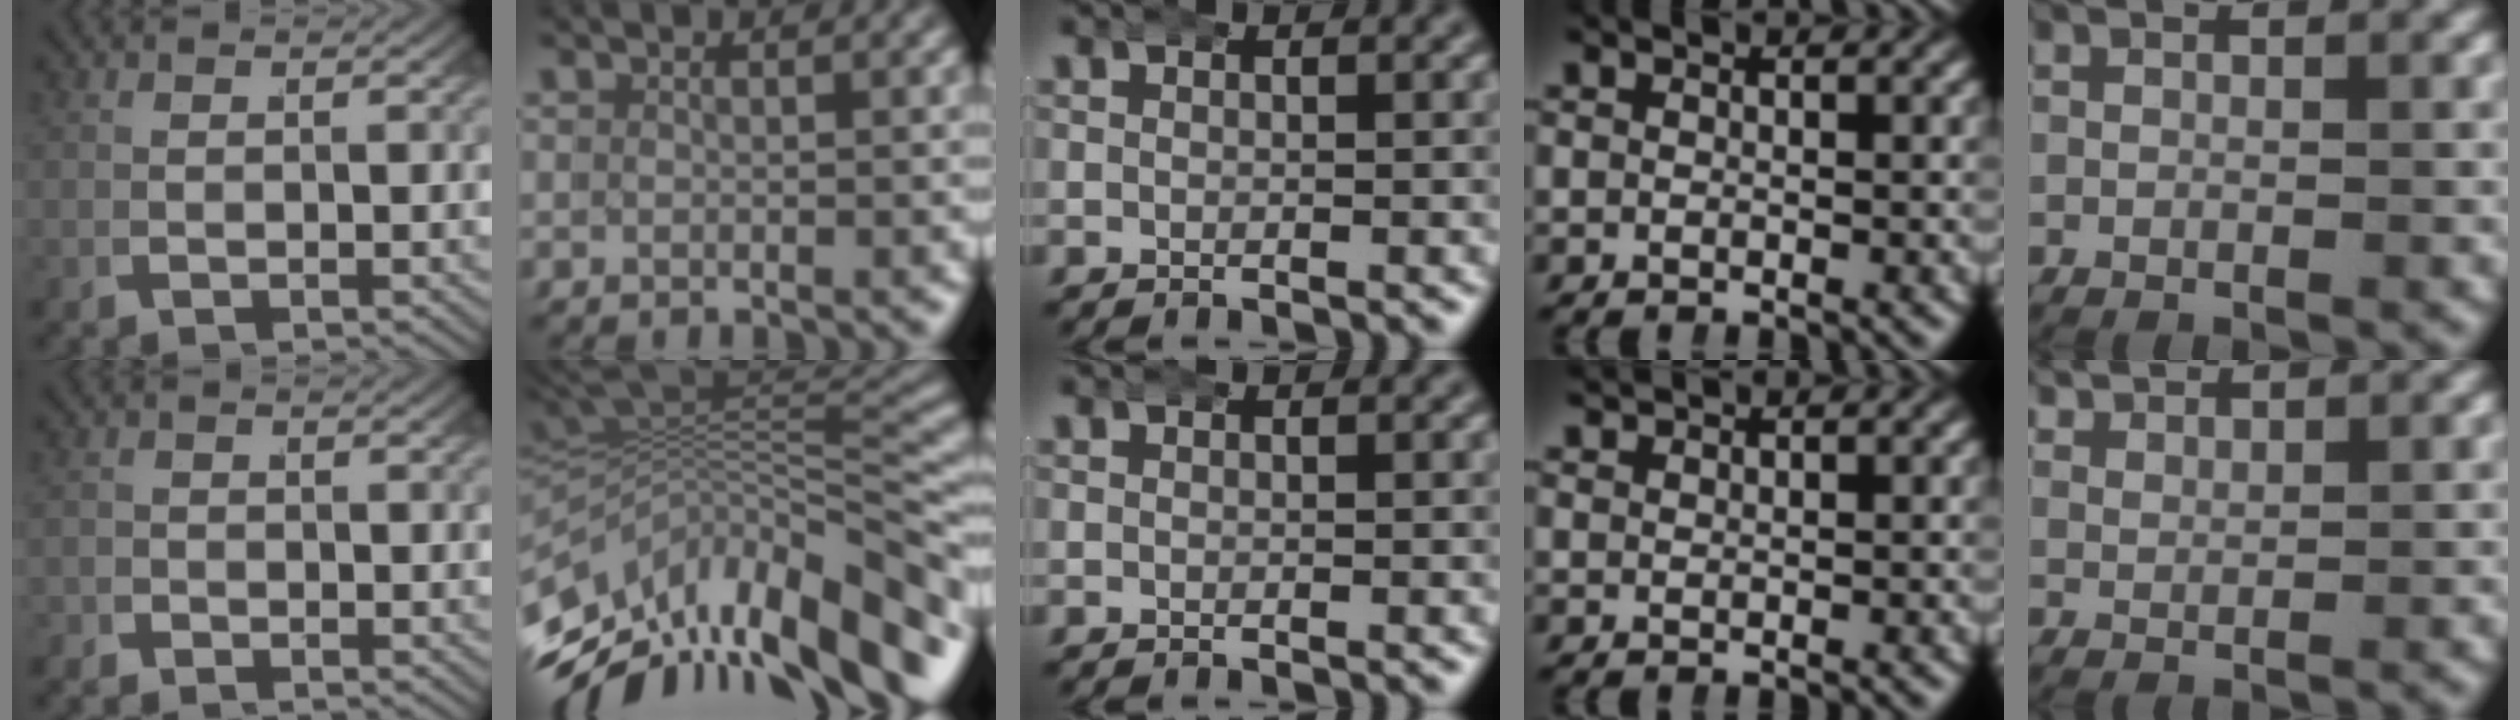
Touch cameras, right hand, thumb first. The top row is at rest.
{"thumb": {"total": 1.0, "force": [-0.8, 0.6, -0.2], "torque": [0.010, -0.001, -0.022]}, "index": {"total": 12.4, "force": [-4.9, 7.7, 8.5], "torque": [-0.164, -0.028, -0.069]}, "ring": {"total": 1.7, "force": [1.5, -0.9, -0.3], "torque": [0.017, 0.001, 0.034]}, "little": {"total": 2.0, "force": [1.9, 0.5, 0.3], "torque": [-0.007, 0.000, 0.038]}}